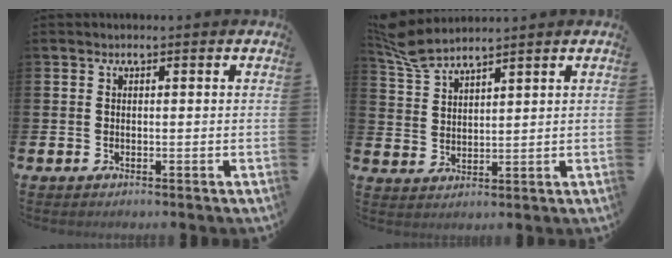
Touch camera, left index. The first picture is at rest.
{"total": 5.2, "force": [5.0, 0.5, 1.3], "torque": [-0.040, -0.022, 0.092]}